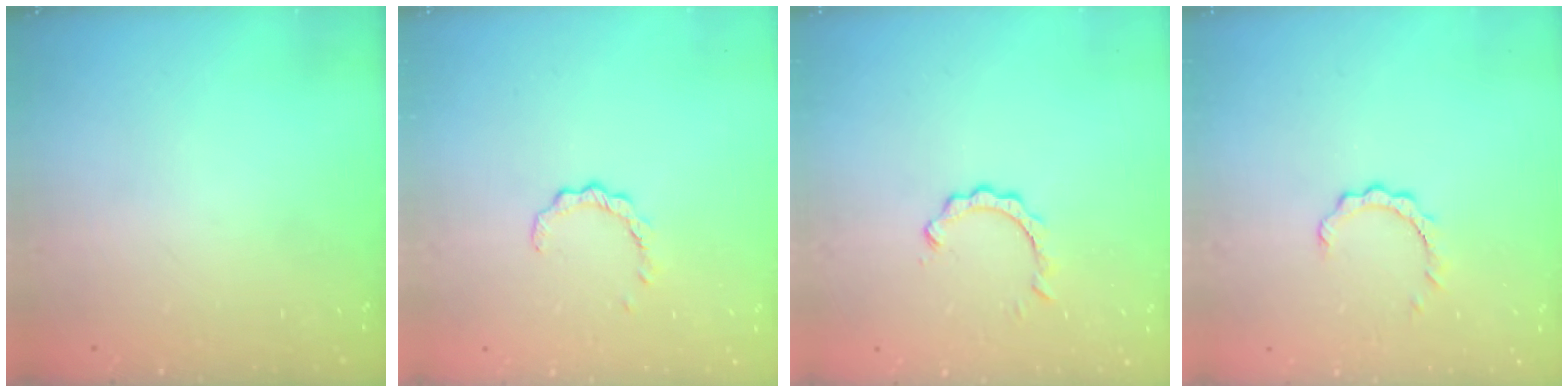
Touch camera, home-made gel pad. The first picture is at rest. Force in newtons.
{"total": 2.9, "press": 2.9, "slide": 0.3}
{"total": 2.7, "press": 2.7, "slide": 0.3}
{"total": 3.8, "press": 3.7, "slide": 0.3}